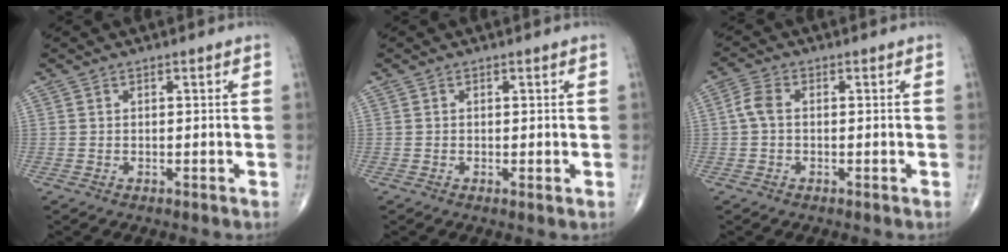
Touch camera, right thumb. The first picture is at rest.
{"total": 0.6, "force": [-0.1, 0.0, 0.6], "torque": [-0.015, -0.004, -0.004]}
{"total": 3.3, "force": [-0.1, 2.0, 2.6], "torque": [-0.057, 0.009, -0.008]}